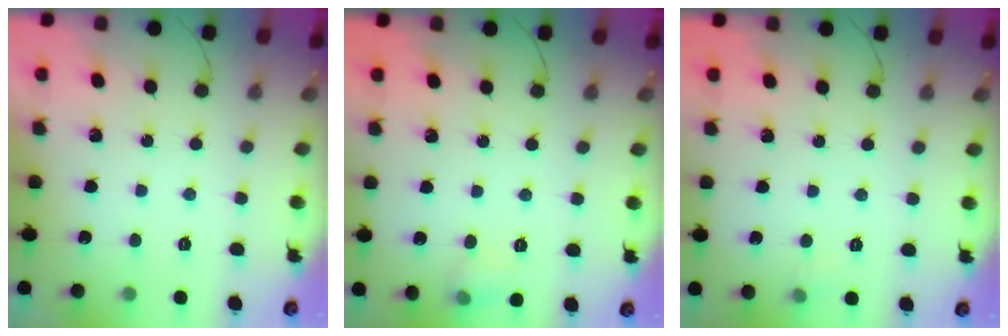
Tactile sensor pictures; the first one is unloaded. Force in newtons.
{"total": 6.3, "press": 6.0, "slide": 1.7}
{"total": 2.9, "press": 2.8, "slide": 0.9}